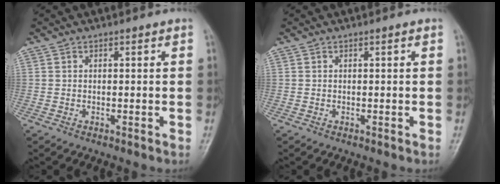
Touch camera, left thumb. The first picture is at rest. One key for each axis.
{"total": 0.0}